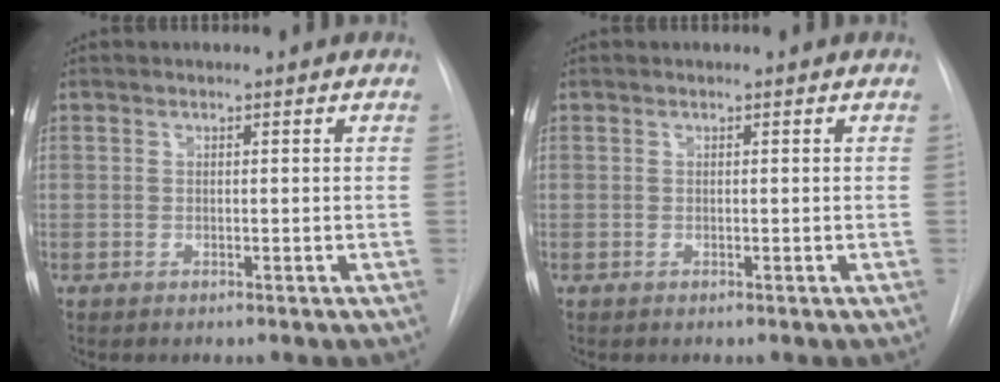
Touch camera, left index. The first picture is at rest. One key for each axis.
{"total": 0.0}